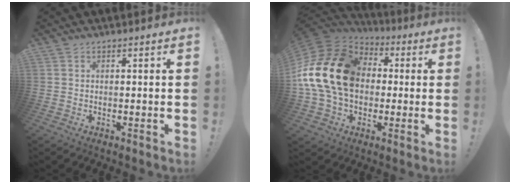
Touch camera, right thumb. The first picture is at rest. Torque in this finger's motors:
{"motor_torque": [2.52, 2.49, 1.72, -1.05, 0.63]}